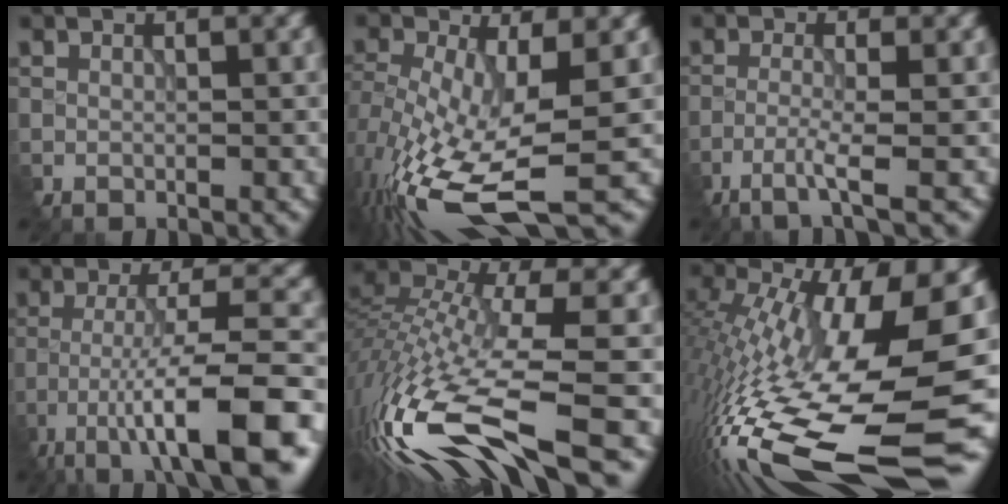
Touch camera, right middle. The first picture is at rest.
{"total": 11.2, "force": [-4.2, 3.9, 9.7], "torque": [-0.208, -0.021, -0.069]}
{"total": 2.7, "force": [-1.8, 0.0, 2.0], "torque": [-0.038, 0.003, -0.048]}
{"total": 10.4, "force": [-6.1, 2.1, 8.1], "torque": [-0.130, 0.010, -0.098]}
{"total": 14.0, "force": [-7.0, 4.0, 11.5], "torque": [-0.258, -0.005, -0.119]}
{"total": 17.5, "force": [-4.3, 5.0, 16.2], "torque": [-0.311, -0.016, -0.077]}